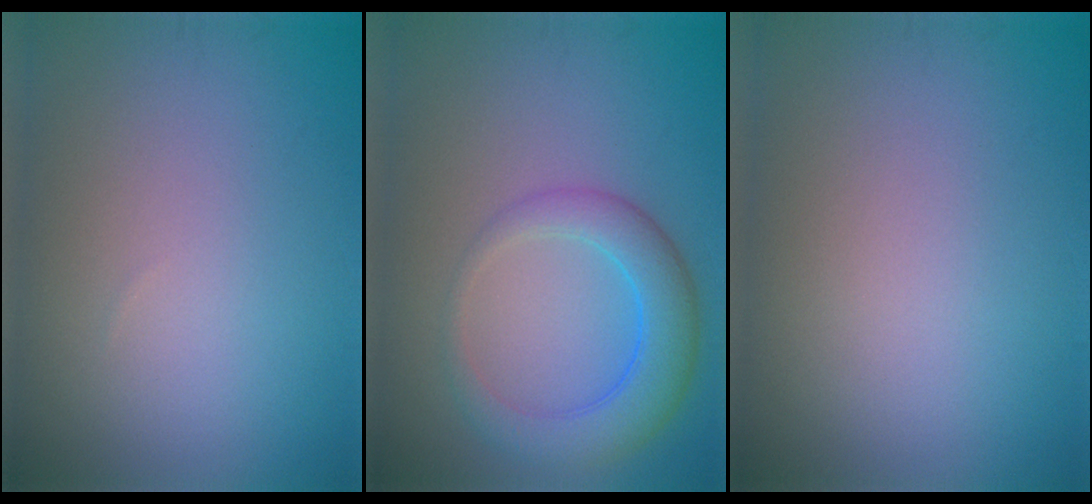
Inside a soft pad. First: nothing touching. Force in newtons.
{"total": 4.9, "press": 4.9, "slide": 0.2}
{"total": 0.0}